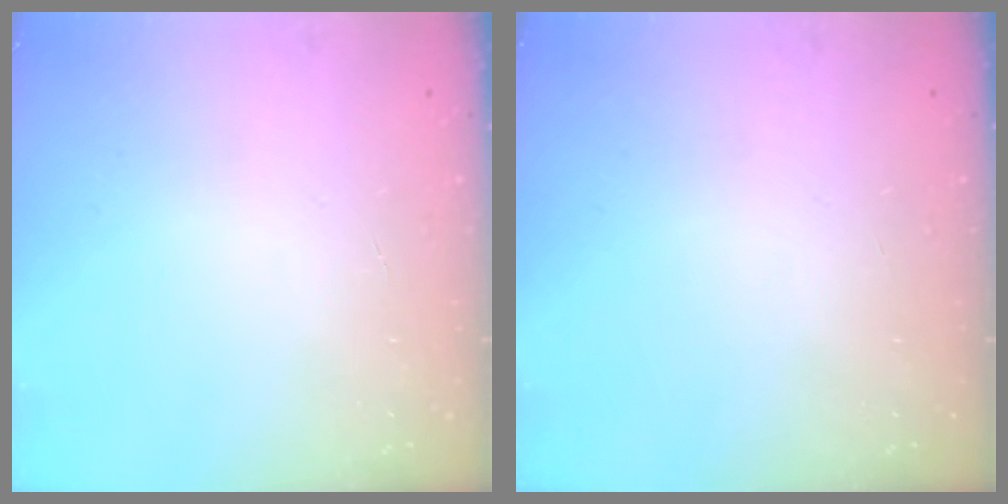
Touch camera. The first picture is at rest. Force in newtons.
{"total": 0.0}